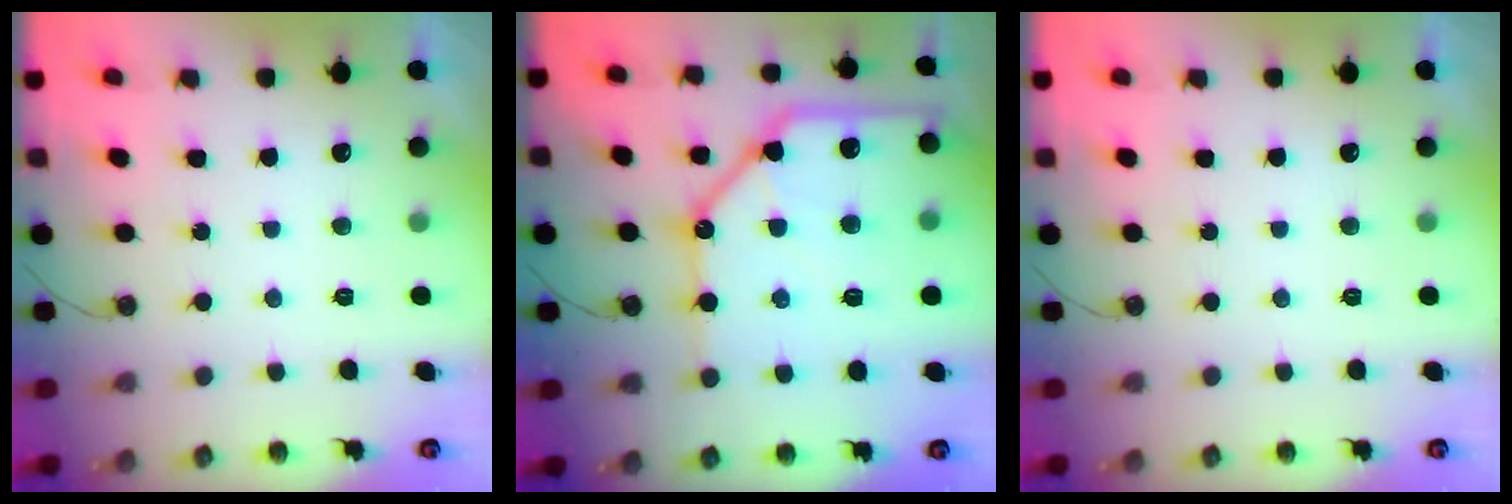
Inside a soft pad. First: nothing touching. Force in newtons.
{"total": 24.1, "press": 23.9, "slide": 3.0}
{"total": 0.0}